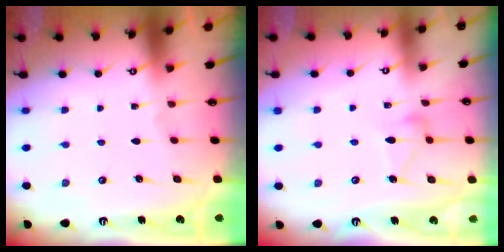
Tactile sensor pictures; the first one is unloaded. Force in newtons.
{"total": 9.1, "press": 9.1, "slide": 0.1}